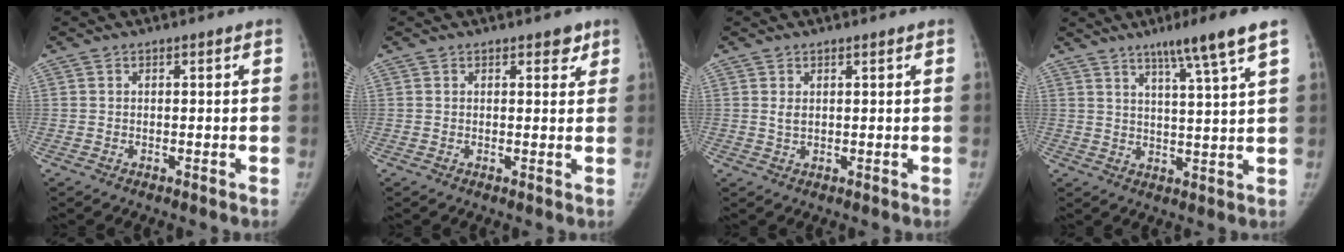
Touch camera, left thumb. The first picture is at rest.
{"total": 2.3, "force": [1.5, 1.2, 1.2], "torque": [0.003, -0.007, 0.016]}
{"total": 1.5, "force": [0.9, 0.7, 1.0], "torque": [-0.017, -0.005, 0.020]}
{"total": 9.4, "force": [5.9, -0.6, 7.2], "torque": [-0.115, -0.028, 0.093]}